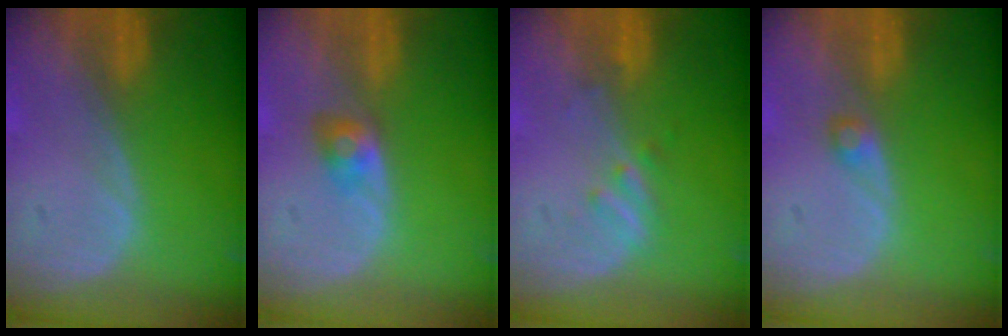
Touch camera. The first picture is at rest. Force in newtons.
{"total": 2.7, "press": 2.5, "slide": 1.1}
{"total": 1.9, "press": 1.9, "slide": 0.3}
{"total": 1.5, "press": 1.4, "slide": 0.2}